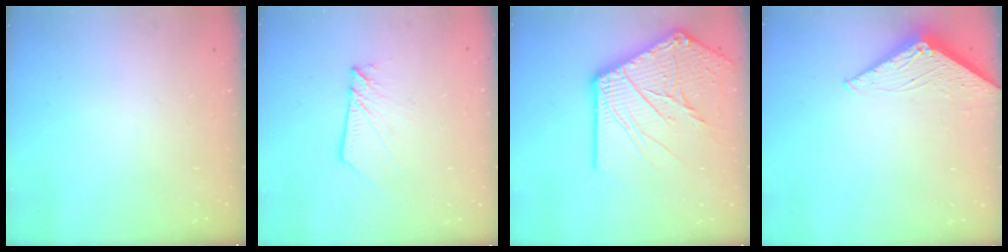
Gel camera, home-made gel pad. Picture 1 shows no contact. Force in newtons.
{"total": 4.5, "press": 4.5, "slide": 0.4}
{"total": 21.3, "press": 21.1, "slide": 2.7}
{"total": 2.8, "press": 2.8, "slide": 0.2}